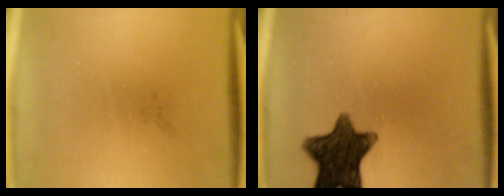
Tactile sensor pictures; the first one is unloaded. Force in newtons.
{"total": 11.9}